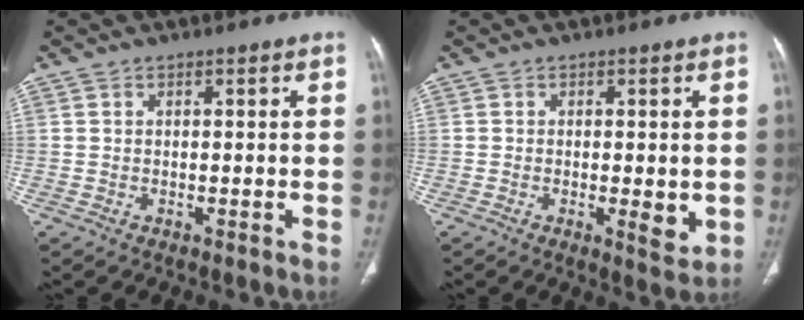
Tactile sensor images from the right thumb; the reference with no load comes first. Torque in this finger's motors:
{"motor_torque": [-0.40, 0.61, -0.08, 0.16, -0.01]}